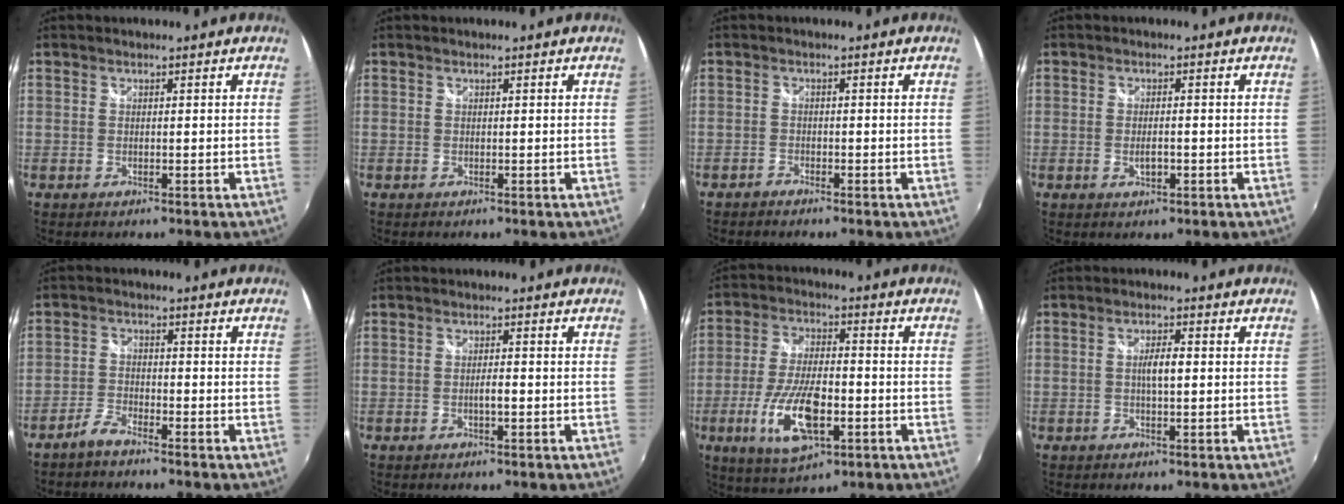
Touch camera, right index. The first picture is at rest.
{"total": 0.0}
{"total": 1.3, "force": [-1.3, 0.4, 0.1], "torque": [-0.009, -0.001, -0.026]}
{"total": 2.6, "force": [-0.8, 1.2, 2.2], "torque": [-0.039, -0.004, -0.012]}
{"total": 3.2, "force": [-2.8, 0.7, 1.3], "torque": [-0.043, 0.004, -0.060]}
{"total": 1.8, "force": [-0.6, 0.3, 1.7], "torque": [-0.029, -0.001, -0.012]}
{"total": 13.8, "force": [-4.6, 5.4, 11.8], "torque": [-0.241, -0.015, -0.082]}
{"total": 3.1, "force": [0.0, 0.6, 3.0], "torque": [-0.054, 0.003, 0.000]}